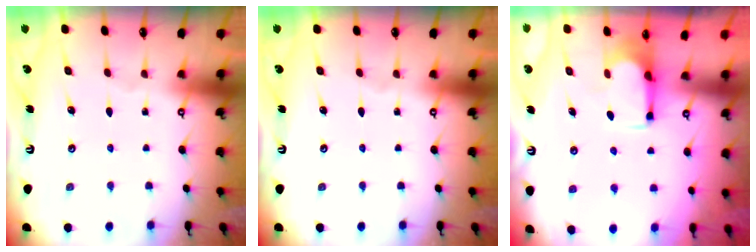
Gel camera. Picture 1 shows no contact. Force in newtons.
{"total": 0.0}
{"total": 1.8, "press": 1.5, "slide": 0.9}